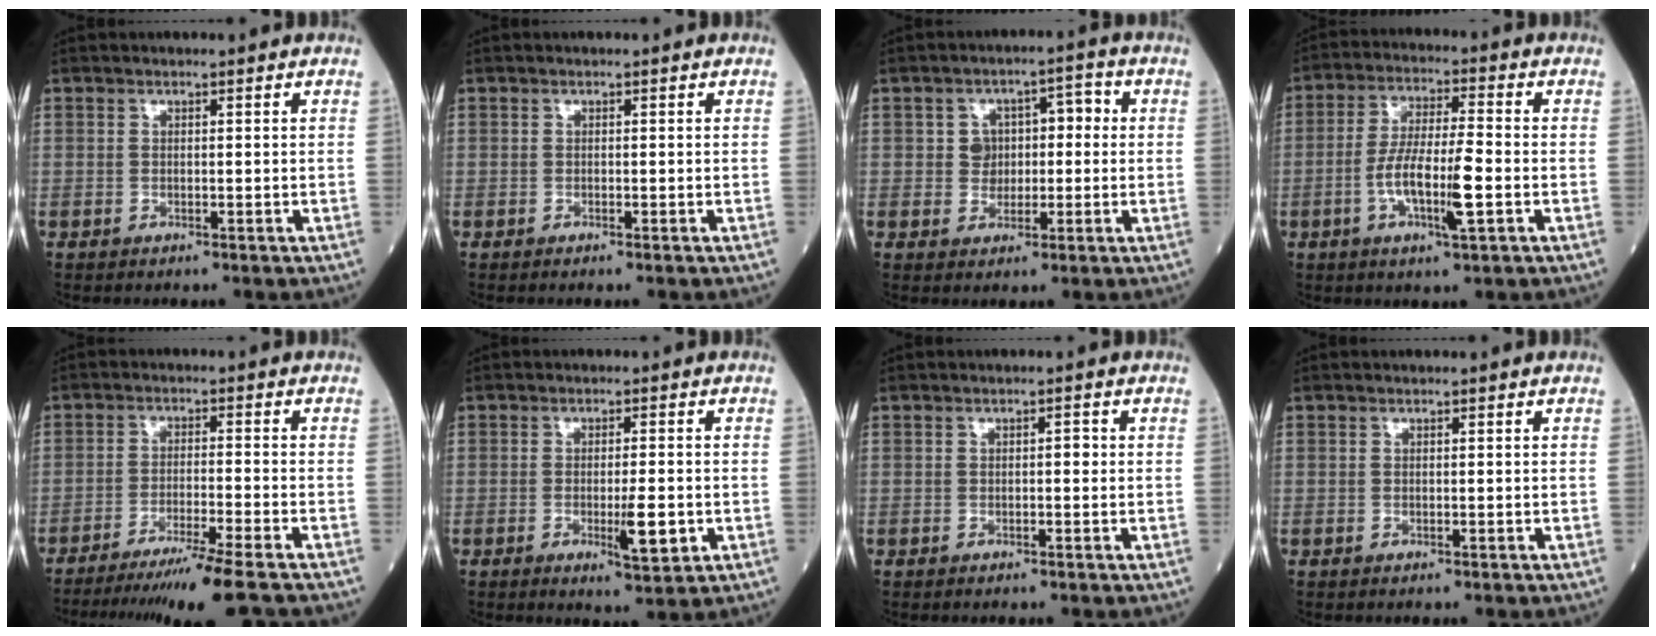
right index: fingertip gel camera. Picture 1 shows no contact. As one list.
[{"total": 0.0}, {"total": 5.1, "force": [0.1, 4.4, 2.6], "torque": [-0.030, 0.028, 0.002]}, {"total": 9.4, "force": [-2.6, 1.1, 9.0], "torque": [-0.169, -0.002, -0.052]}, {"total": 11.4, "force": [-9.5, -2.2, 5.8], "torque": [-0.077, -0.034, -0.155]}, {"total": 5.1, "force": [-1.4, 0.6, 4.9], "torque": [-0.074, -0.008, -0.017]}, {"total": 1.0, "force": [0.0, 0.4, 0.9], "torque": [-0.010, 0.003, -0.002]}, {"total": 0.0}]